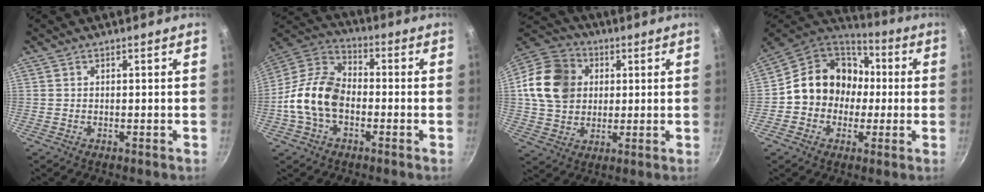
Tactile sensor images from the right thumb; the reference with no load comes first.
{"total": 13.7, "force": [-2.9, 9.1, 9.9], "torque": [-0.157, 0.040, -0.074]}
{"total": 15.6, "force": [2.9, 12.9, 8.4], "torque": [-0.137, 0.015, 0.045]}
{"total": 16.0, "force": [-0.1, 14.1, 7.6], "torque": [-0.083, 0.042, -0.015]}